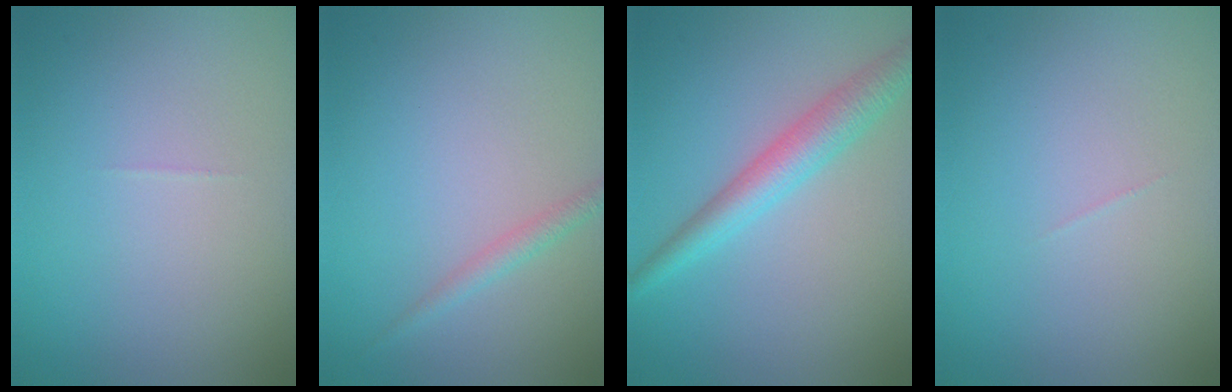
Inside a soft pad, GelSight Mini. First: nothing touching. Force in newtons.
{"total": 1.4, "press": 1.4, "slide": 0.0}
{"total": 3.6, "press": 3.6, "slide": 0.1}
{"total": 0.0}